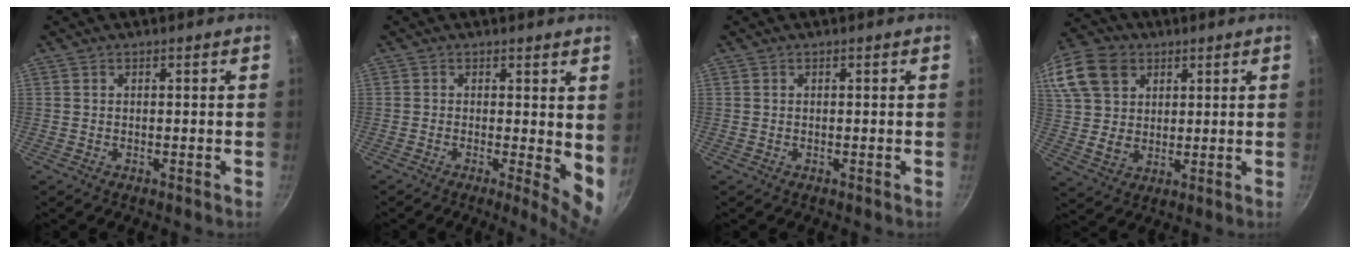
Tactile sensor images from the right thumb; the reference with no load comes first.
{"total": 6.1, "force": [0.2, 2.0, 5.7], "torque": [-0.068, -0.016, 0.001]}
{"total": 0.0}
{"total": 21.5, "force": [9.3, 16.2, 10.7], "torque": [-0.246, 0.025, 0.176]}